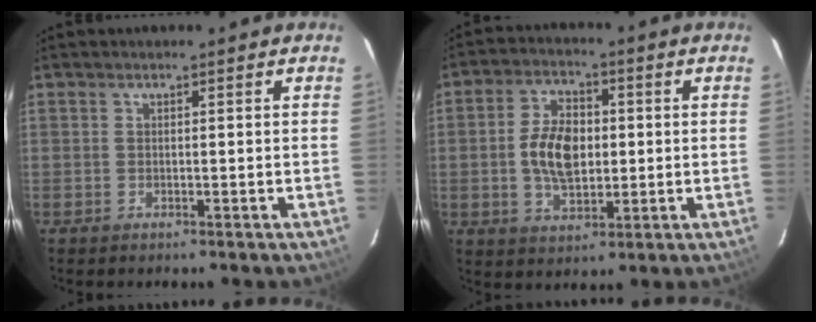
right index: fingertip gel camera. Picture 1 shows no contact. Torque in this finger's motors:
{"motor_torque": [0.49, 0.21, 0.51, 0.11]}